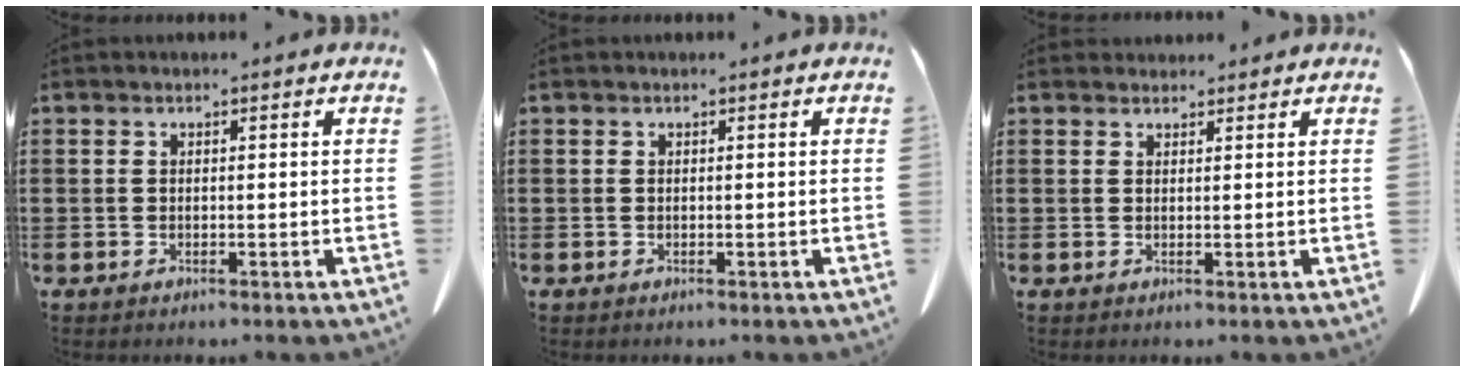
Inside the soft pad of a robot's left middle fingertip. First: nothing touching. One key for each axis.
{"total": 0.0}
{"total": 1.5, "fx": 1.4, "fy": 0.4, "fz": 0.0, "tx": -0.004, "ty": 0.000, "tz": 0.028}